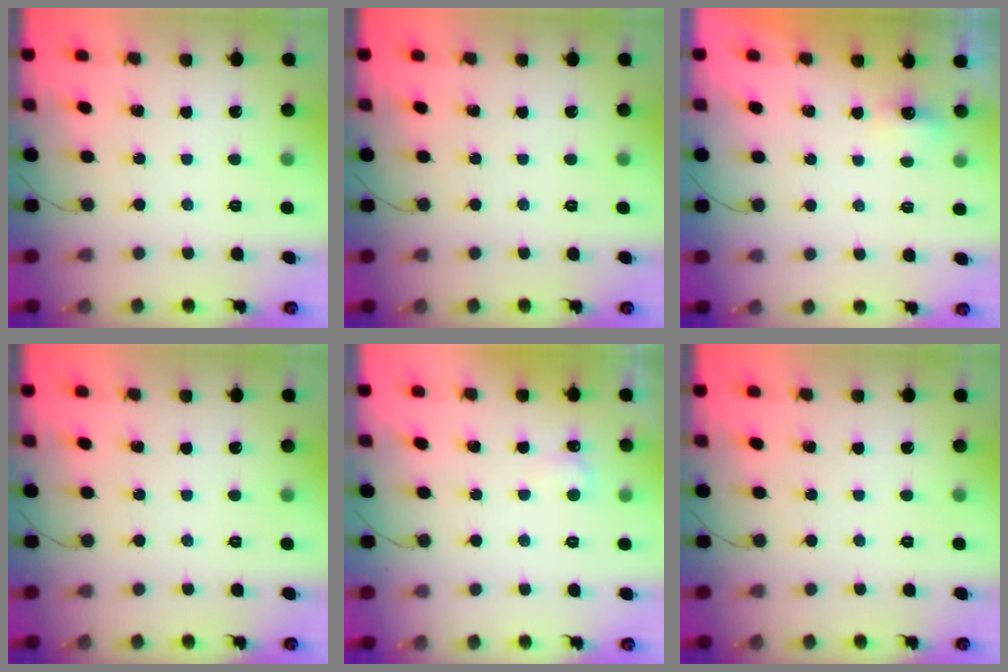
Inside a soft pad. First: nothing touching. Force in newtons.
{"total": 0.0}
{"total": 2.3, "press": 2.2, "slide": 0.7}
{"total": 0.0}
{"total": 3.0, "press": 2.9, "slide": 0.8}
{"total": 0.0}